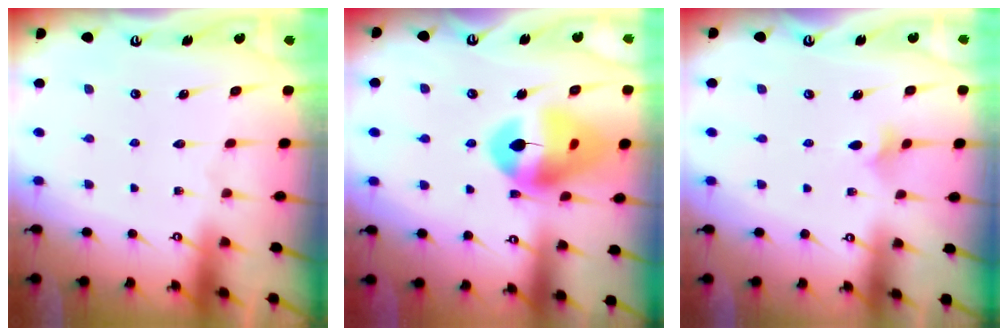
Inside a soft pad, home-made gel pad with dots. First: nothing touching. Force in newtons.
{"total": 15.6, "press": 15.5, "slide": 1.9}
{"total": 2.3, "press": 2.2, "slide": 0.6}